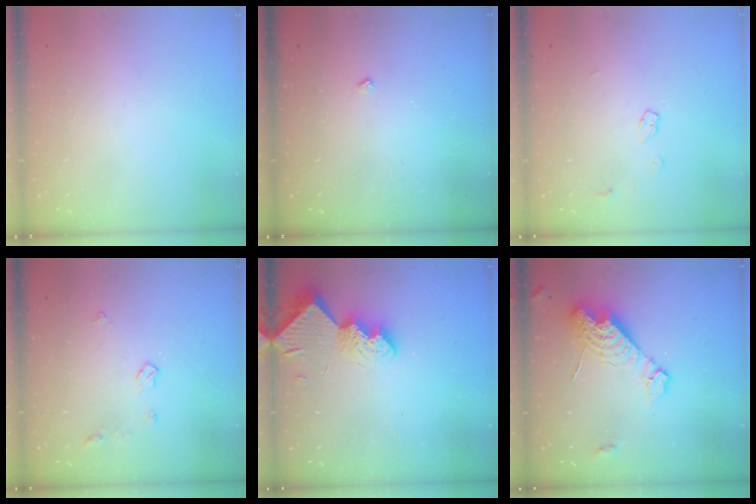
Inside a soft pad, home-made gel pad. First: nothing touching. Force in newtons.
{"total": 3.0, "press": 2.9, "slide": 0.4}
{"total": 4.8, "press": 4.8, "slide": 0.6}
{"total": 4.6, "press": 4.5, "slide": 0.8}
{"total": 10.5, "press": 10.4, "slide": 0.8}
{"total": 12.9, "press": 12.8, "slide": 1.0}